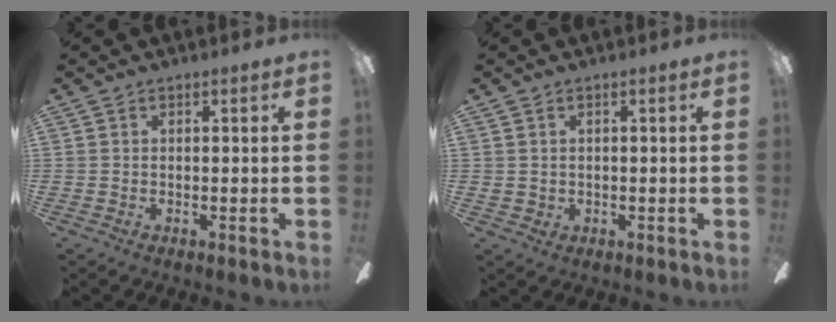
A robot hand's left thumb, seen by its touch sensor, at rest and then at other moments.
{"total": 1.6, "force": [0.7, 1.4, 0.5], "torque": [-0.012, 0.003, 0.011]}